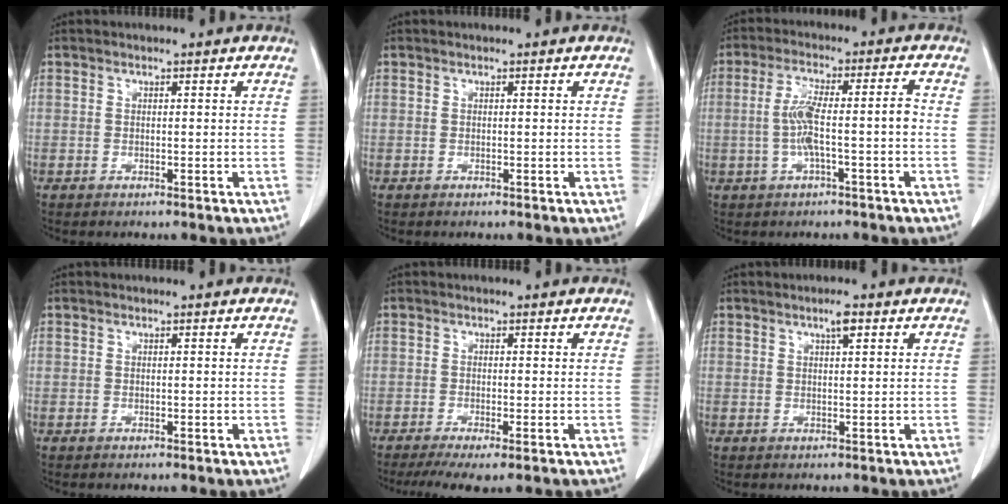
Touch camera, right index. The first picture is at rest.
{"total": 0.0}
{"total": 7.2, "force": [-1.4, 0.6, 7.0], "torque": [-0.138, 0.021, -0.023]}
{"total": 0.0}
{"total": 5.2, "force": [-3.5, 0.6, 3.8], "torque": [-0.059, -0.017, -0.056]}
{"total": 2.1, "force": [1.2, 0.2, 1.7], "torque": [-0.032, 0.002, 0.018]}